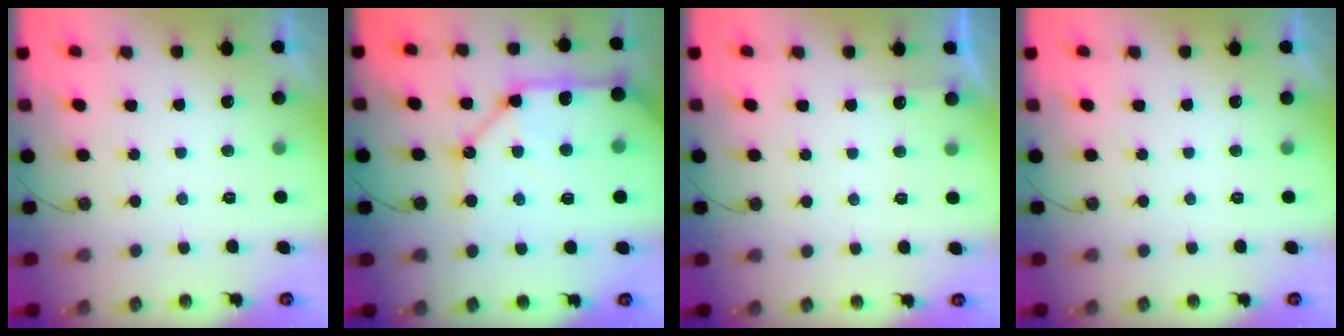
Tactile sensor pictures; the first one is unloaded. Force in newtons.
{"total": 17.2, "press": 17.1, "slide": 2.2}
{"total": 2.7, "press": 2.7, "slide": 0.4}
{"total": 0.0}